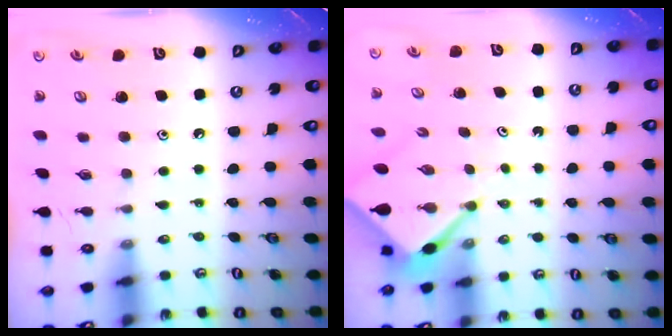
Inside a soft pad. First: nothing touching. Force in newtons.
{"total": 3.5, "press": 3.5, "slide": 0.8}